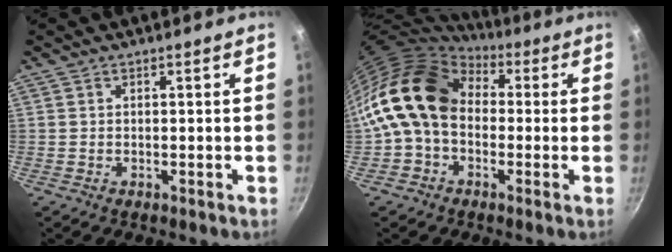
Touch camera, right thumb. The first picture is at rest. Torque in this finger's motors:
{"motor_torque": [2.52, 2.49, 1.31, -1.16, 0.29]}